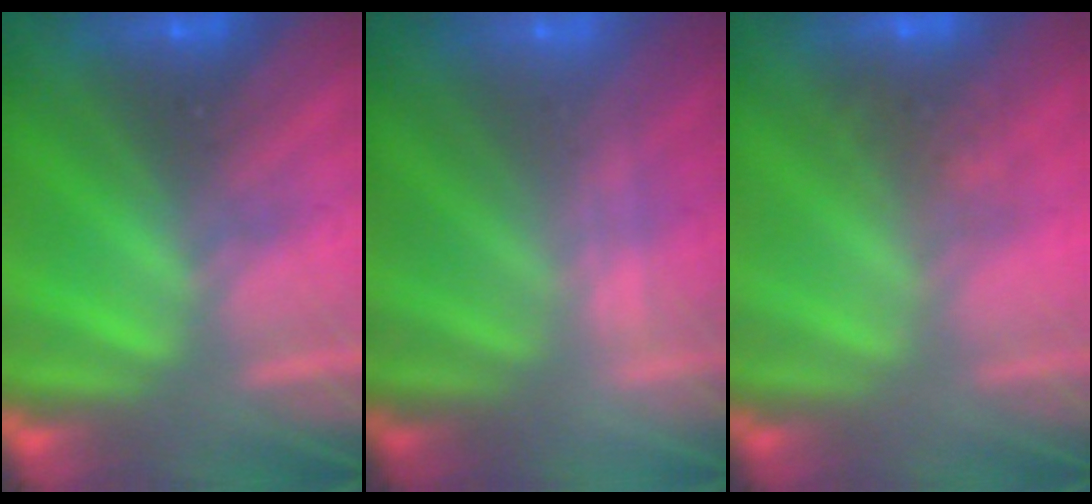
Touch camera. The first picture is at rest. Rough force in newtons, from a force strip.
{"total": 2.0}
{"total": 2.8}